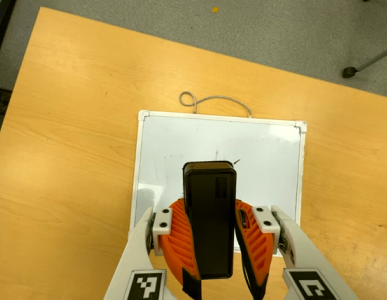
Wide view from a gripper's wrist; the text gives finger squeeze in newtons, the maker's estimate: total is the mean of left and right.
{"total": 12.0, "left": 9.9, "right": 14.1}